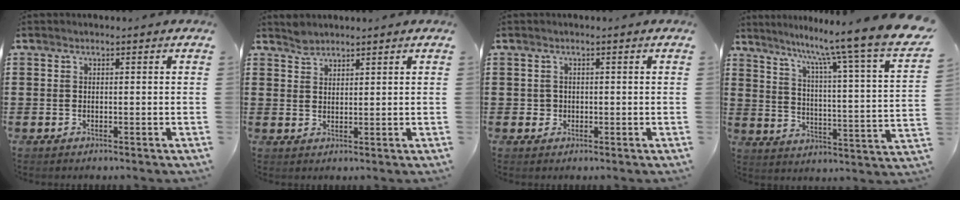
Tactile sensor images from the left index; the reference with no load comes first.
{"total": 1.9, "force": [1.8, 0.5, 0.2], "torque": [-0.008, -0.002, 0.035]}
{"total": 1.1, "force": [0.0, 1.0, 0.3], "torque": [-0.009, 0.005, -0.001]}
{"total": 9.7, "force": [7.8, -1.3, 5.7], "torque": [-0.120, -0.072, 0.113]}